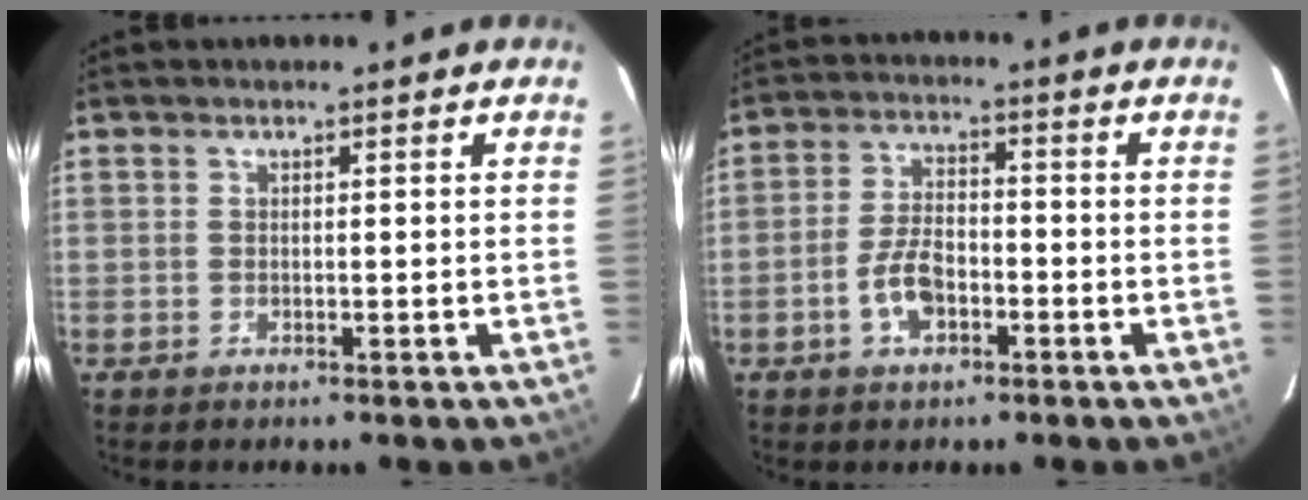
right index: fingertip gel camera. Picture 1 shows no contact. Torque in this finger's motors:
{"motor_torque": [-0.01, 0.07, -0.04, 0.00]}